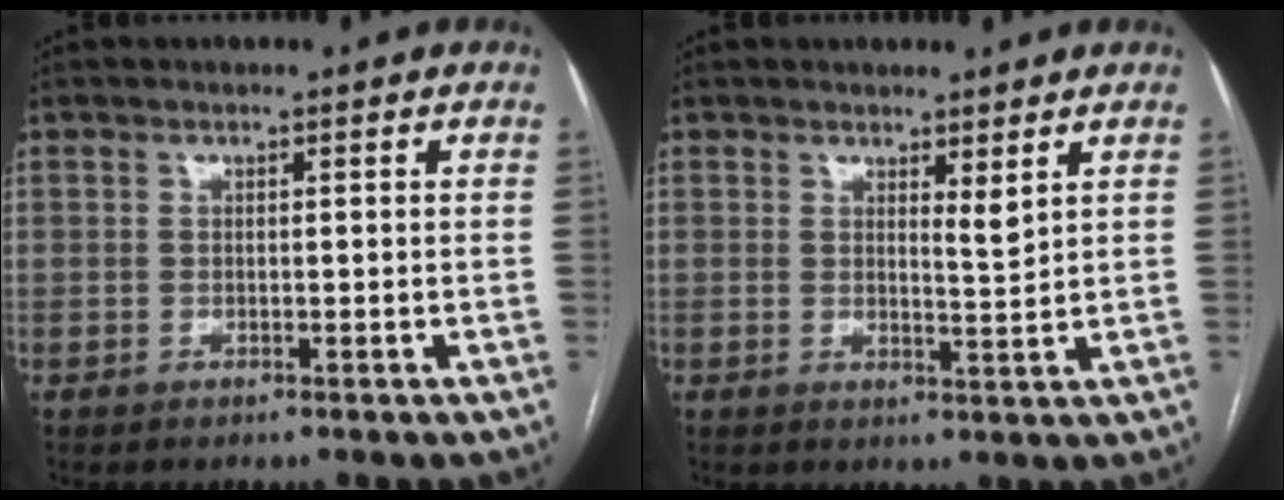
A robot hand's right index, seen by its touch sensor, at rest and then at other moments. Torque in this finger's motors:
{"motor_torque": [0.05, 0.18, 0.06, 0.00]}